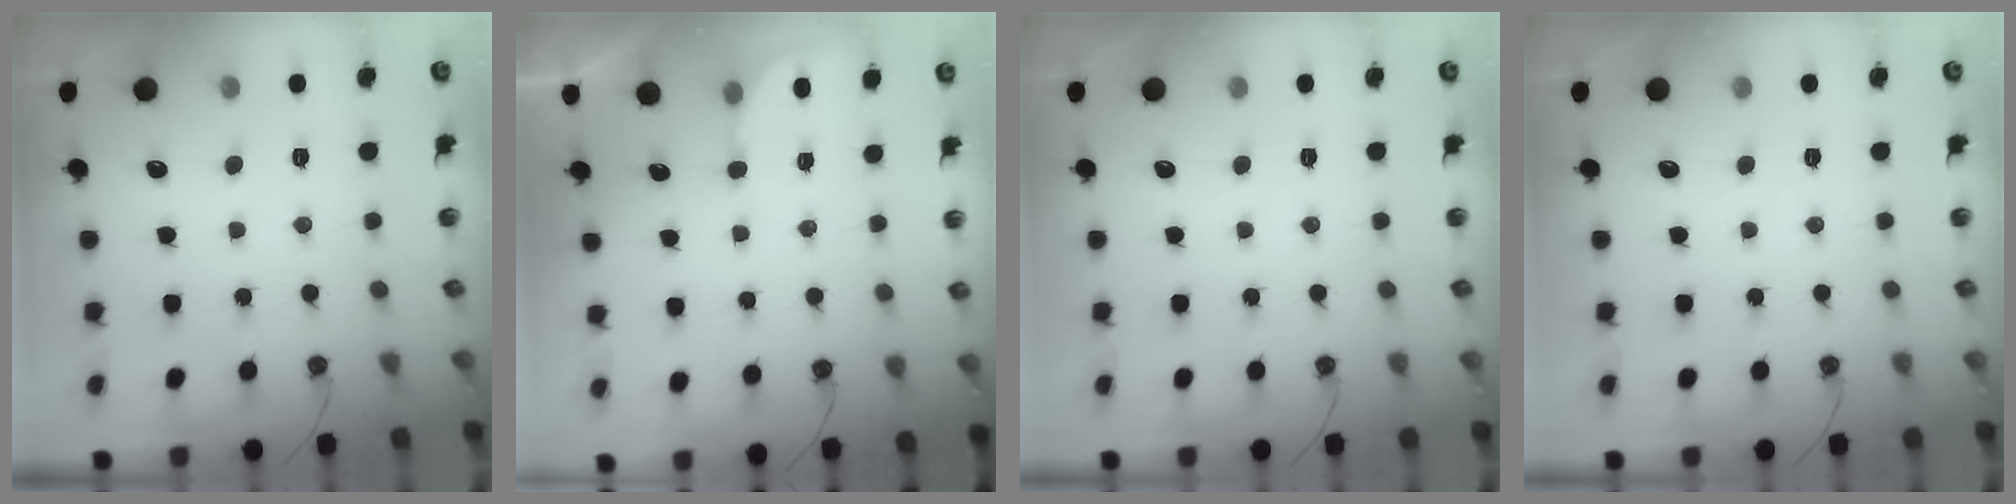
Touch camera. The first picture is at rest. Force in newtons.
{"total": 1.9, "press": 1.9, "slide": 0.1}
{"total": 0.0}
{"total": 0.0}